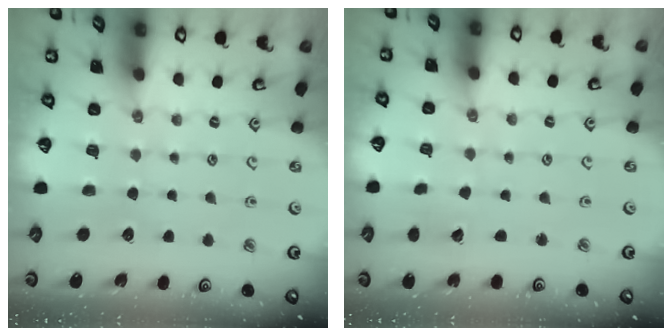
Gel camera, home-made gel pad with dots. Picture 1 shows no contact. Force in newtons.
{"total": 2.6, "press": 2.6, "slide": 0.3}